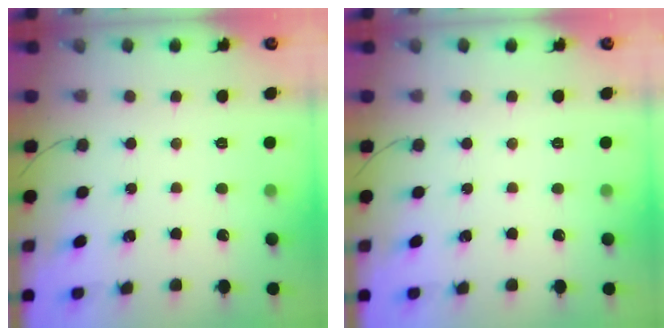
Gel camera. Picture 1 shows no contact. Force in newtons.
{"total": 0.0}